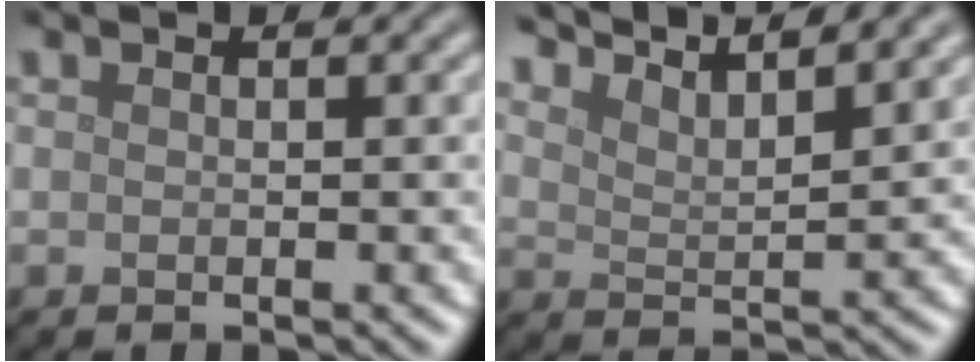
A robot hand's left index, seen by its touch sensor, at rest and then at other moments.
{"total": 7.5, "force": [6.6, 1.5, 3.2], "torque": [-0.045, 0.019, 0.076]}